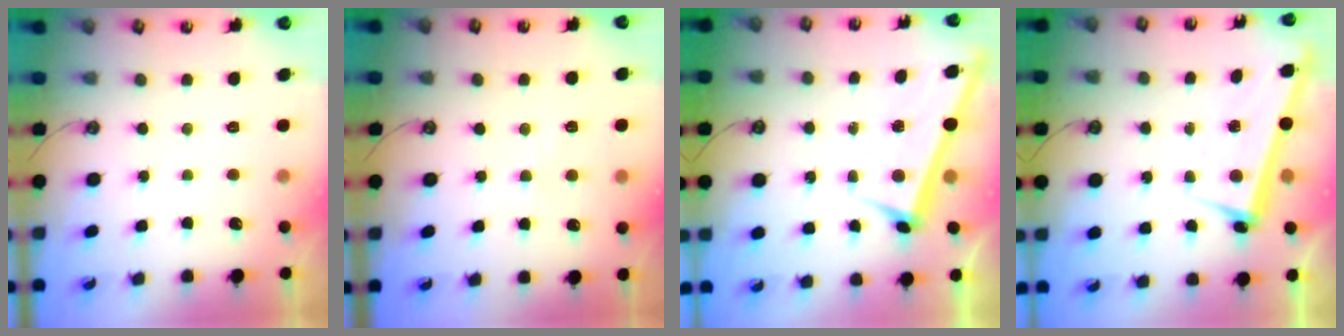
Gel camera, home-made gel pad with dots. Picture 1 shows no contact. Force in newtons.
{"total": 0.9, "press": 0.6, "slide": 0.7}
{"total": 2.5, "press": 2.5, "slide": 0.2}
{"total": 2.6, "press": 2.4, "slide": 0.9}